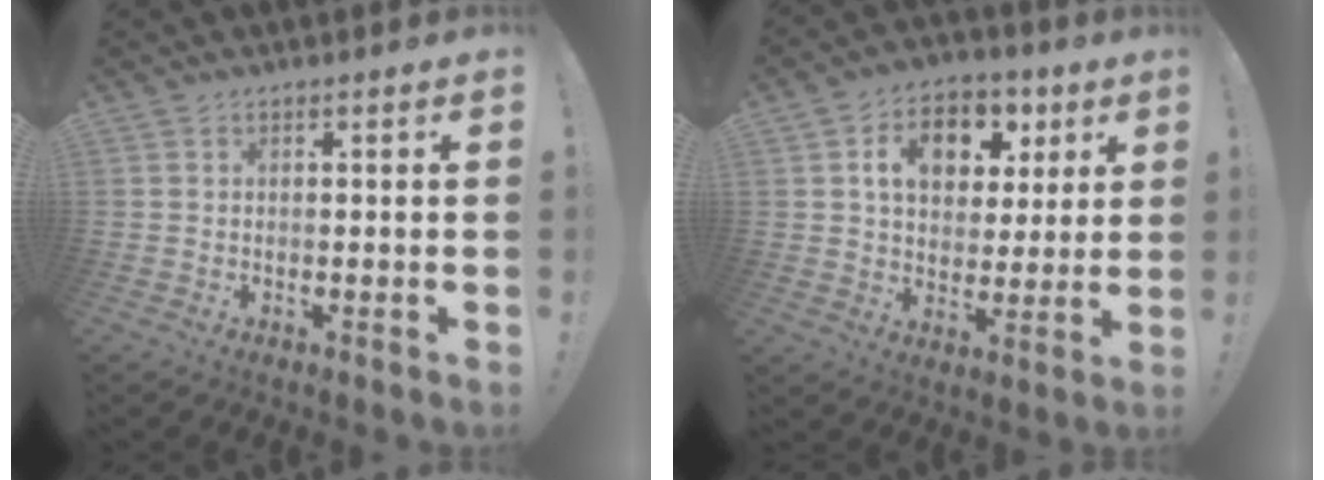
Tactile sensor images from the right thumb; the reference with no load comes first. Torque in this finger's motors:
{"motor_torque": [0.33, 0.71, 0.30, -0.19, 0.26]}